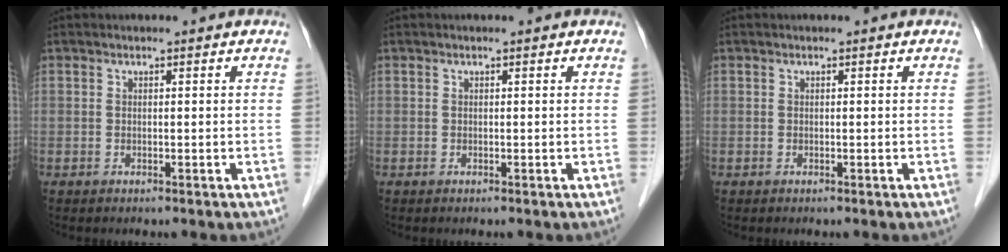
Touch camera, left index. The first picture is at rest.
{"total": 0.0}
{"total": 0.0}